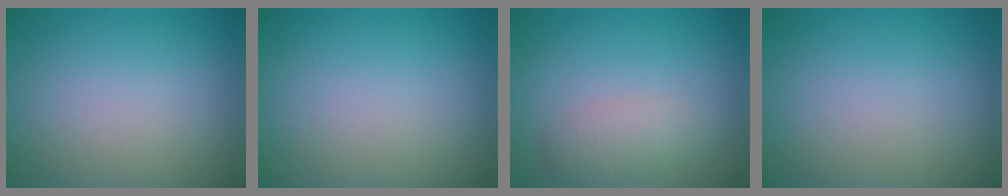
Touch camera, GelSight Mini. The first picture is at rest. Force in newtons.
{"total": 0.0}
{"total": 2.3, "press": 2.3, "slide": 0.1}
{"total": 0.0}